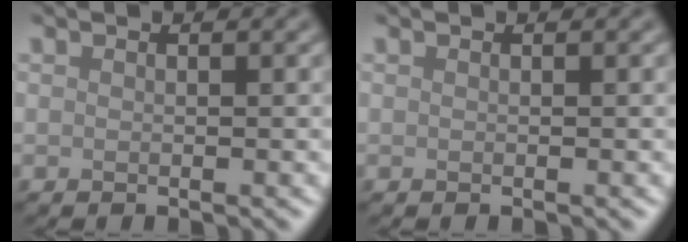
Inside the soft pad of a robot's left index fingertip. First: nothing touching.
{"total": 0.0}